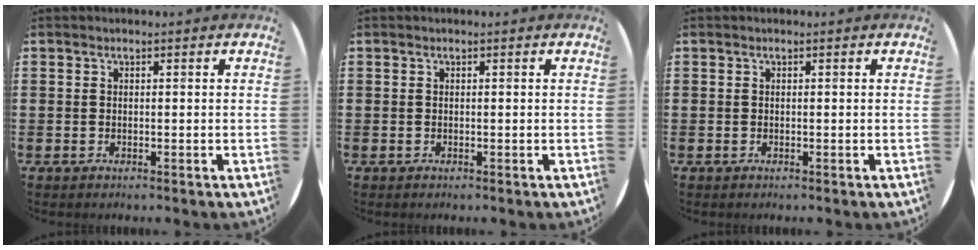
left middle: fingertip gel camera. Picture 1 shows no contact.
{"total": 0.0}
{"total": 0.0}